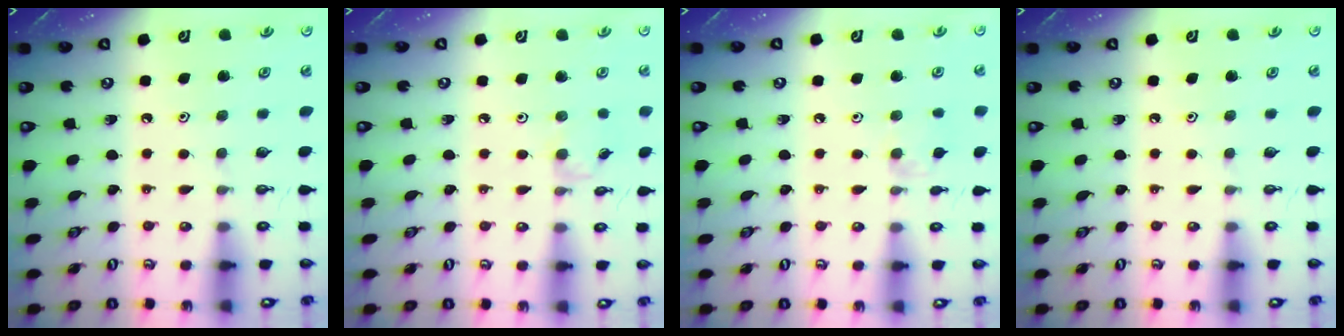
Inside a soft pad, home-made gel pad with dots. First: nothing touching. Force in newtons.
{"total": 1.9, "press": 1.9, "slide": 0.4}
{"total": 6.3, "press": 6.3, "slide": 0.8}
{"total": 0.0}